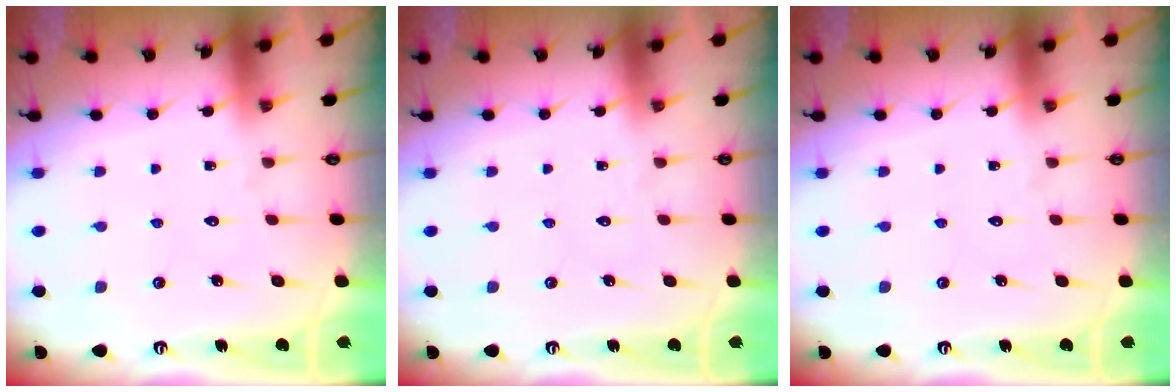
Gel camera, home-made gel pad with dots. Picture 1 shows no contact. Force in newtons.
{"total": 0.0}
{"total": 0.0}